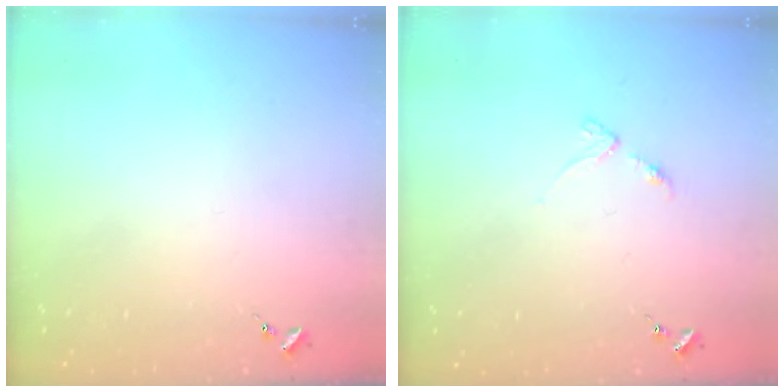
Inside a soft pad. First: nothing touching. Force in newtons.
{"total": 3.5, "press": 3.5, "slide": 0.4}